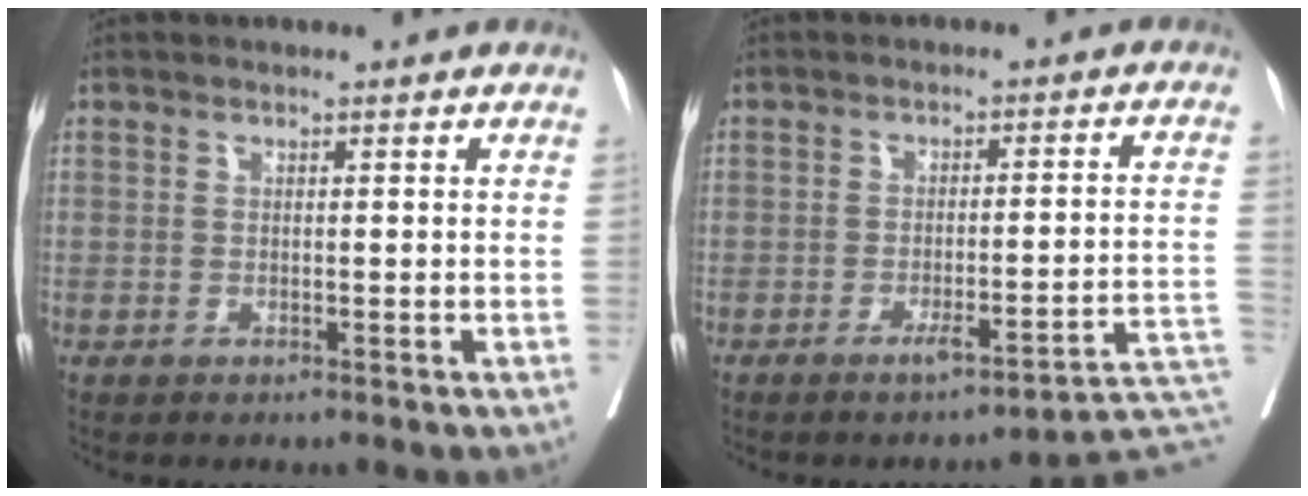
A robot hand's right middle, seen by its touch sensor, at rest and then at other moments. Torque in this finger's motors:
{"motor_torque": [0.98, -1.16, -0.02, 0.00]}